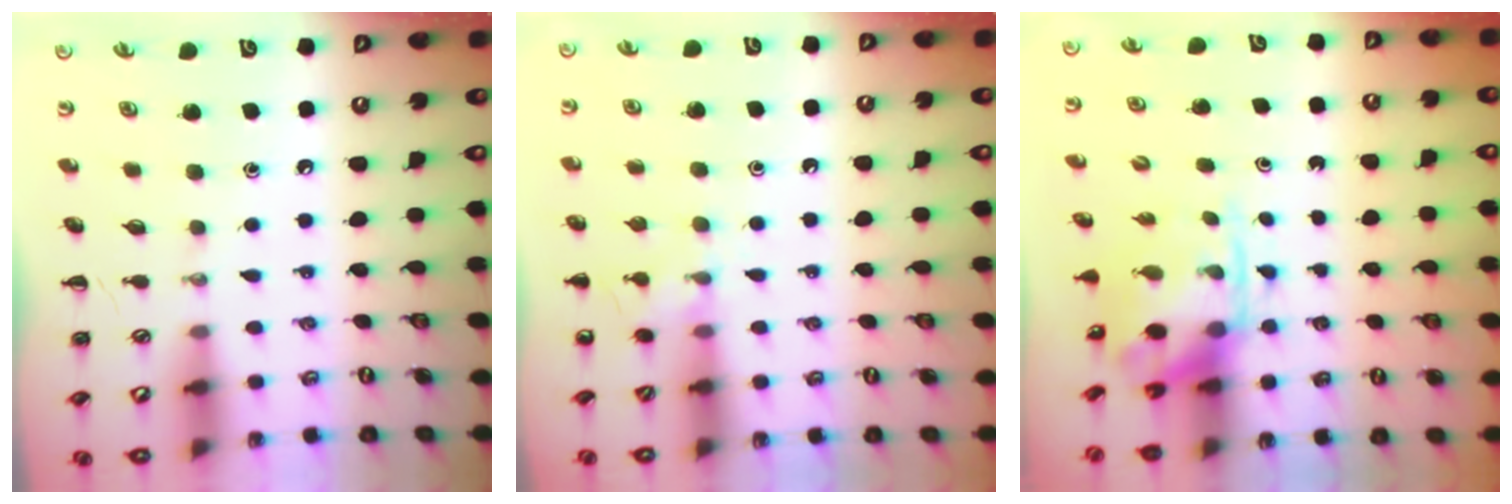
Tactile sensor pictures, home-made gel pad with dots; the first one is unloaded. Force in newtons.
{"total": 7.4, "press": 7.1, "slide": 2.0}
{"total": 3.8, "press": 3.7, "slide": 0.8}